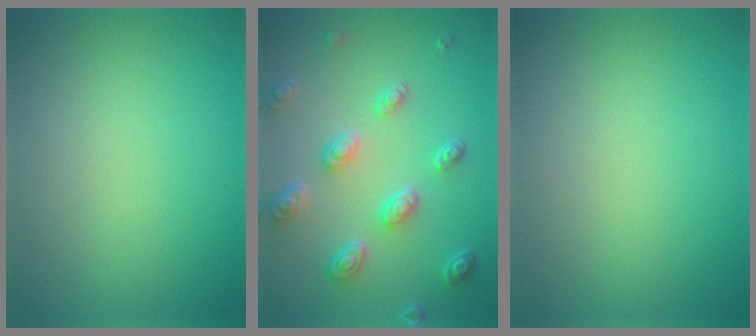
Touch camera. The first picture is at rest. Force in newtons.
{"total": 4.6, "press": 3.7, "slide": 2.8}
{"total": 0.0}